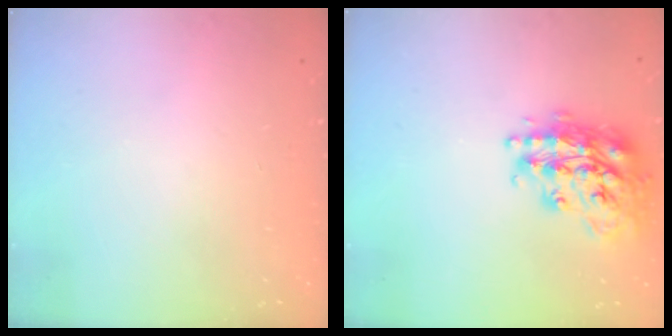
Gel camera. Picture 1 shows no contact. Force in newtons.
{"total": 20.1, "press": 20.1, "slide": 1.4}